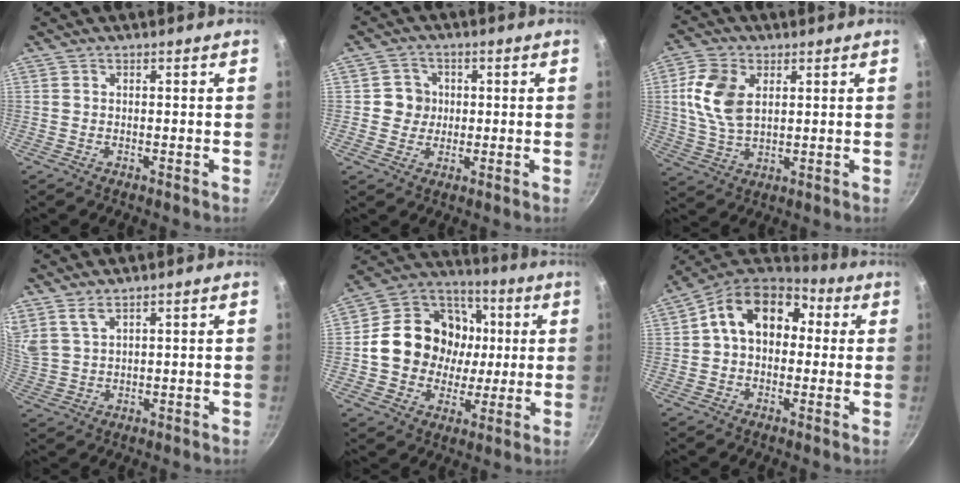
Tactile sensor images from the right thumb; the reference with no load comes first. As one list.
[{"total": 4.7, "force": [0.3, 4.6, 1.1], "torque": [0.018, 0.004, -0.002]}, {"total": 10.6, "force": [2.6, 6.6, 7.9], "torque": [-0.146, -0.007, 0.049]}, {"total": 4.2, "force": [3.3, 1.3, 2.3], "torque": [-0.047, -0.018, 0.076]}, {"total": 19.6, "force": [1.3, 16.8, 10.0], "torque": [-0.146, 0.024, 0.018]}, {"total": 14.9, "force": [2.6, 10.8, 10.0], "torque": [-0.124, 0.031, 0.022]}]